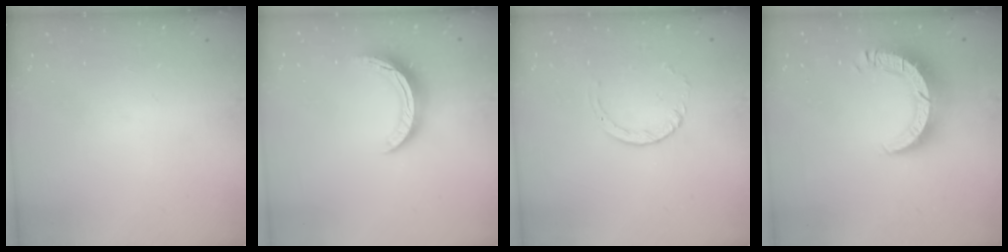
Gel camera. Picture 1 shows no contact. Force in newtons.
{"total": 9.4, "press": 9.4, "slide": 0.7}
{"total": 1.0, "press": 1.0, "slide": 0.1}
{"total": 11.0, "press": 11.0, "slide": 1.0}